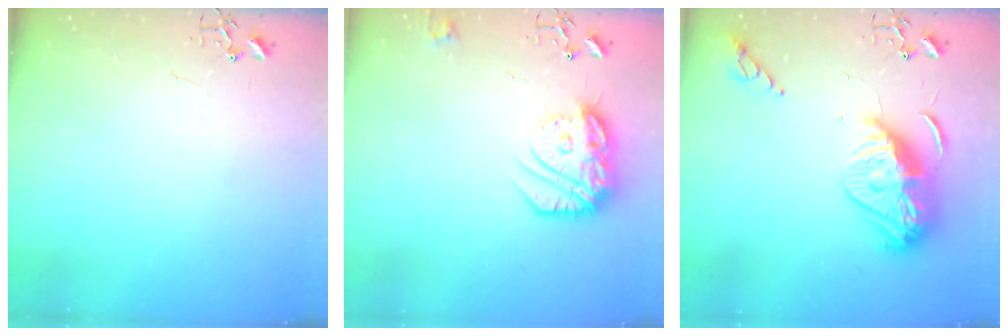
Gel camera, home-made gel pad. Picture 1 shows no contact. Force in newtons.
{"total": 18.0, "press": 18.0, "slide": 1.3}
{"total": 16.7, "press": 16.7, "slide": 0.8}